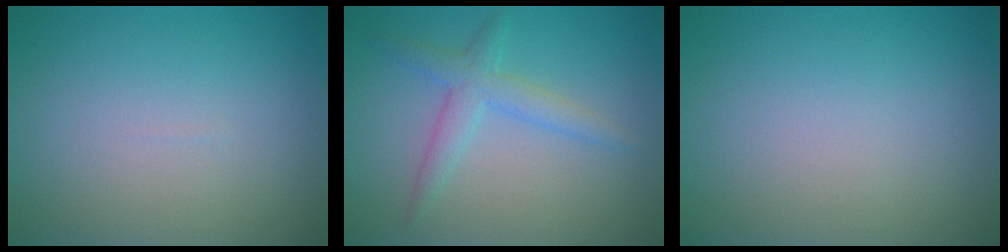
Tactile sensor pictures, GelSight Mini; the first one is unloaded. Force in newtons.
{"total": 2.8, "press": 2.8, "slide": 0.1}
{"total": 0.0}